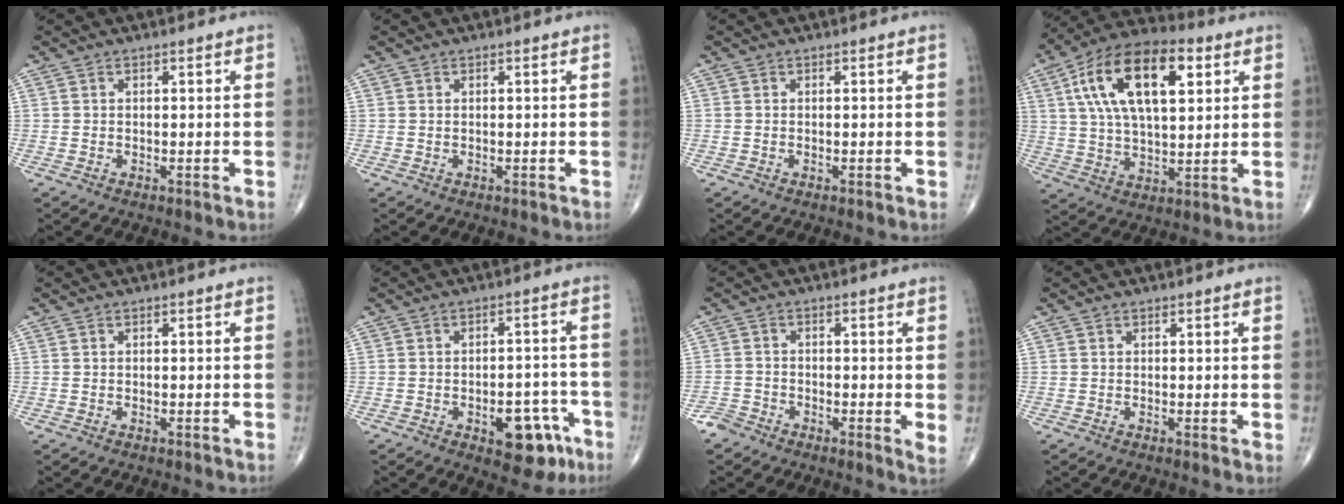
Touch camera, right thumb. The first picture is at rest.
{"total": 0.0}
{"total": 0.0}
{"total": 19.8, "force": [6.7, 9.5, 16.0], "torque": [-0.273, 0.004, 0.111]}
{"total": 0.0}
{"total": 9.9, "force": [-4.6, 5.1, 7.1], "torque": [-0.060, 0.033, -0.052]}
{"total": 3.3, "force": [-1.6, 1.6, 2.4], "torque": [-0.033, -0.002, -0.043]}
{"total": 0.8, "force": [0.5, 0.1, 0.7], "torque": [-0.010, -0.004, 0.004]}